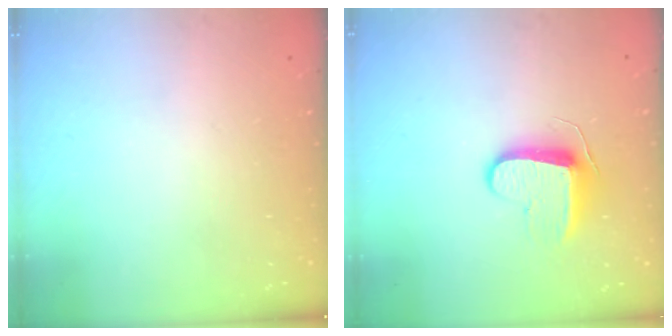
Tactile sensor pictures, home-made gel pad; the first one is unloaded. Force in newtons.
{"total": 9.4, "press": 9.4, "slide": 0.2}